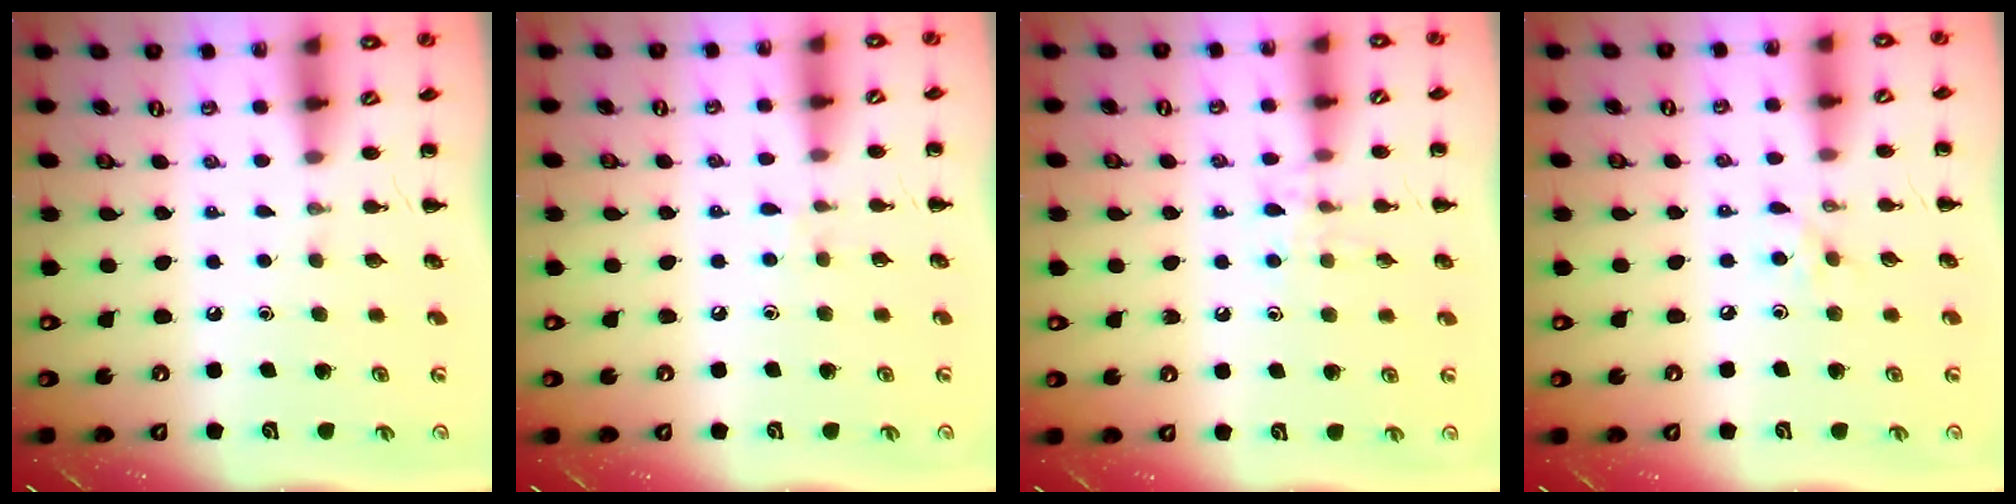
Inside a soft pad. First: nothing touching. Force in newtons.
{"total": 3.7, "press": 3.4, "slide": 1.5}
{"total": 8.0, "press": 7.9, "slide": 1.4}
{"total": 3.8, "press": 3.5, "slide": 1.3}